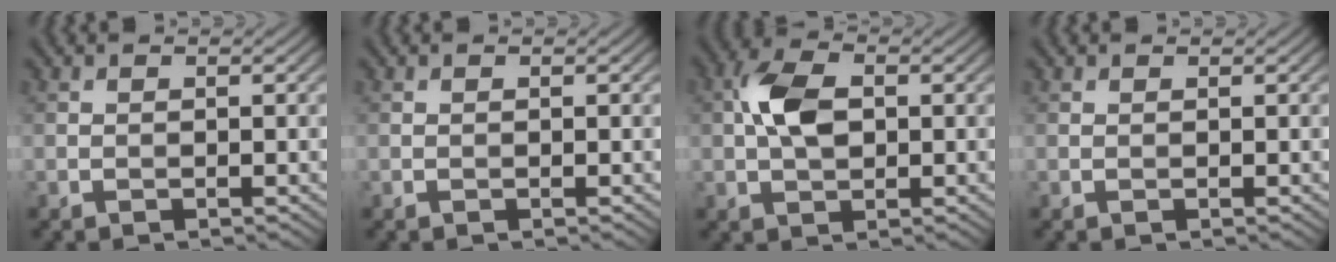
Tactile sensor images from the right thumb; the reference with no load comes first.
{"total": 0.0}
{"total": 6.1, "force": [0.7, 3.6, 4.8], "torque": [-0.106, 0.011, 0.008]}
{"total": 0.0}